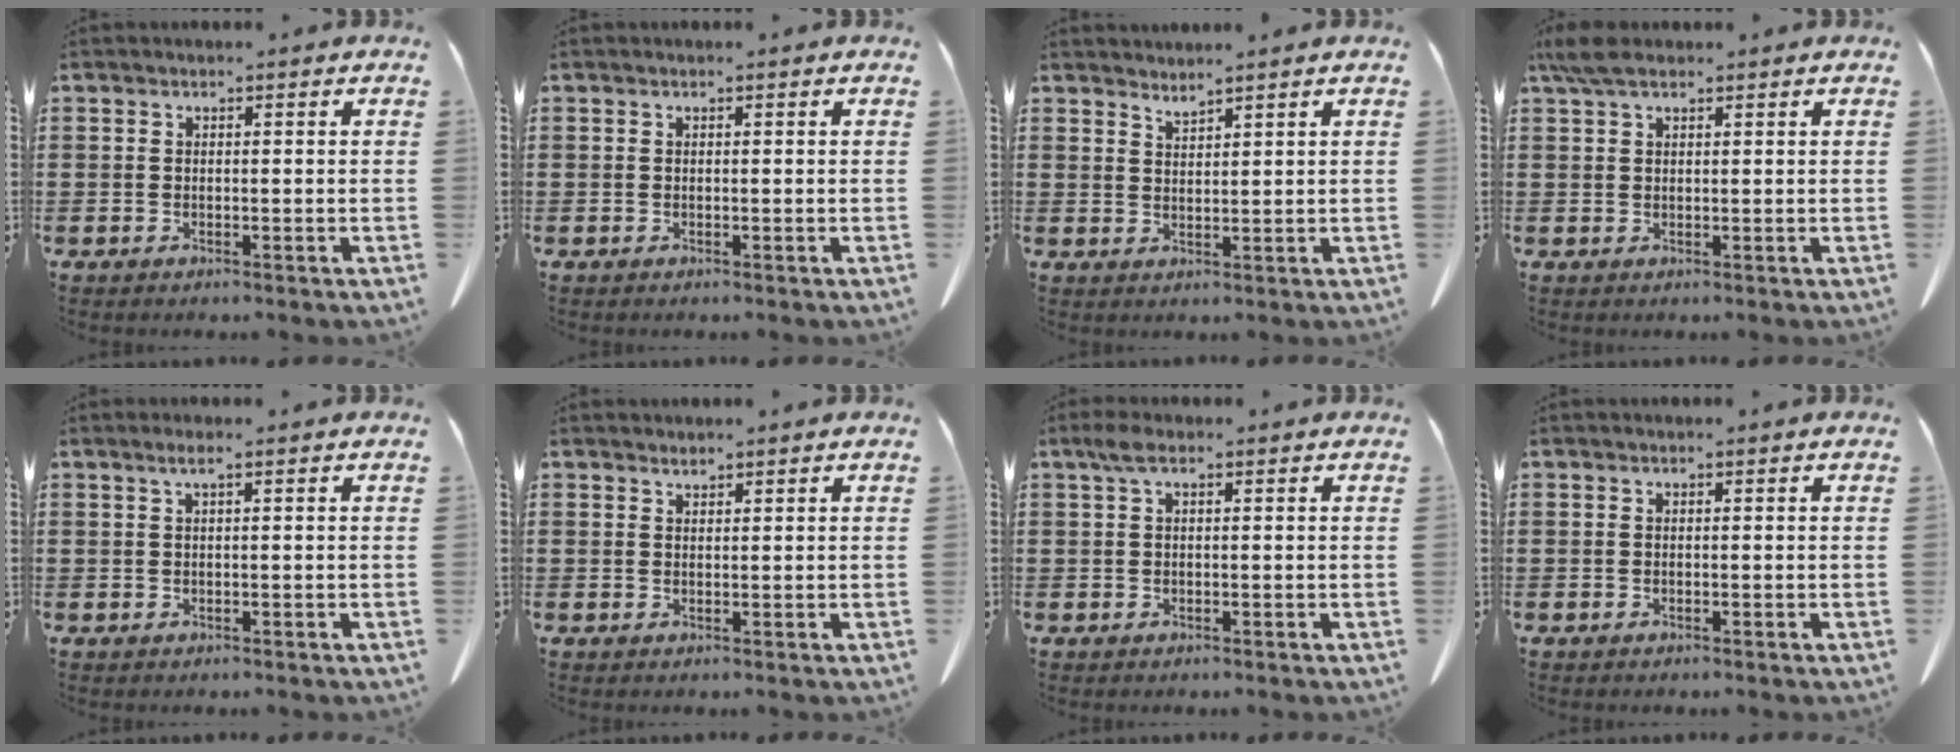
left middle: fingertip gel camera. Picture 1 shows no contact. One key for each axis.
{"total": 0.0}
{"total": 2.1, "fx": 2.1, "fy": -0.4, "fz": 0.0, "tx": -0.004, "ty": -0.007, "tz": 0.041}
{"total": 3.4, "fx": 2.3, "fy": 1.2, "fz": 2.2, "tx": -0.058, "ty": 0.002, "tz": 0.041}
{"total": 1.2, "fx": 0.5, "fy": -0.1, "fz": 1.1, "tx": -0.022, "ty": -0.002, "tz": 0.010}
{"total": 1.1, "fx": 1.1, "fy": 0.1, "fz": 0.1, "tx": -0.004, "ty": -0.003, "tz": 0.023}
{"total": 2.3, "fx": 0.8, "fy": 0.8, "fz": 2.0, "tx": -0.041, "ty": 0.006, "tz": 0.014}
{"total": 0.0}